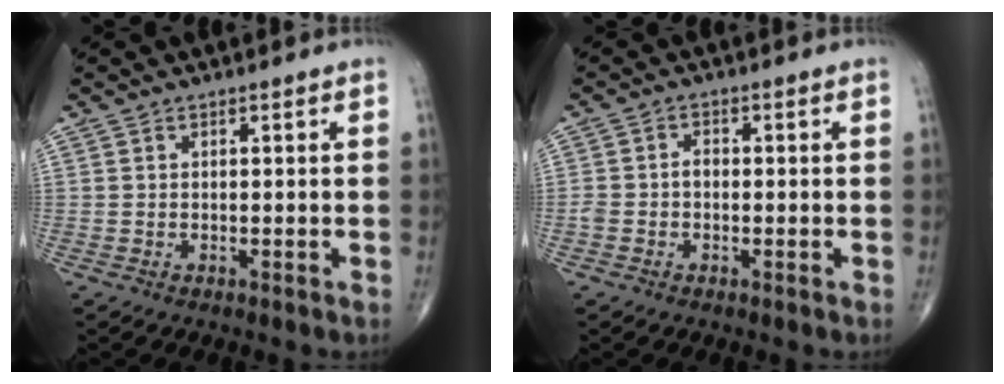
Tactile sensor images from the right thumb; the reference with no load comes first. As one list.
[{"total": 2.4, "force": [-0.5, 1.7, 1.6], "torque": [-0.031, 0.012, -0.012]}]